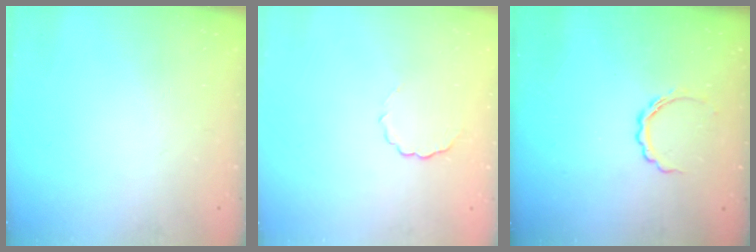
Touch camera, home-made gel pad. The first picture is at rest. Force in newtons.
{"total": 3.3, "press": 3.2, "slide": 0.7}
{"total": 5.0, "press": 4.9, "slide": 0.9}